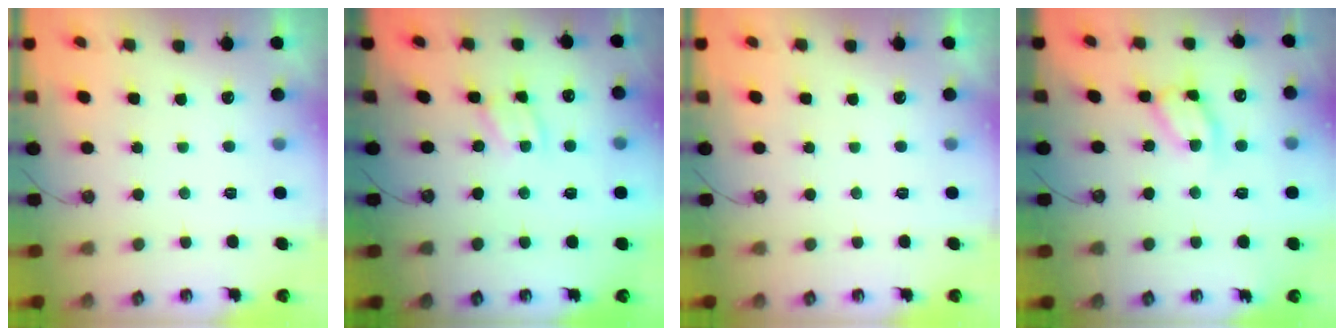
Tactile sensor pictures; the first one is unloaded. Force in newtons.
{"total": 2.5, "press": 2.5, "slide": 0.1}
{"total": 0.0}
{"total": 13.2, "press": 13.2, "slide": 1.0}